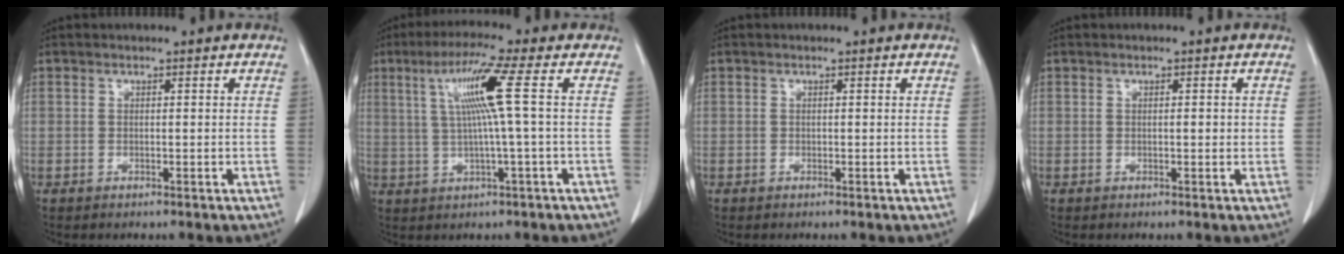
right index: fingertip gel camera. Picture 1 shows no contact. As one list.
[{"total": 8.2, "force": [1.8, -1.6, 7.9], "torque": [-0.147, 0.014, 0.041]}, {"total": 0.0}, {"total": 1.0, "force": [0.1, 0.4, 0.9], "torque": [-0.013, 0.001, 0.001]}]